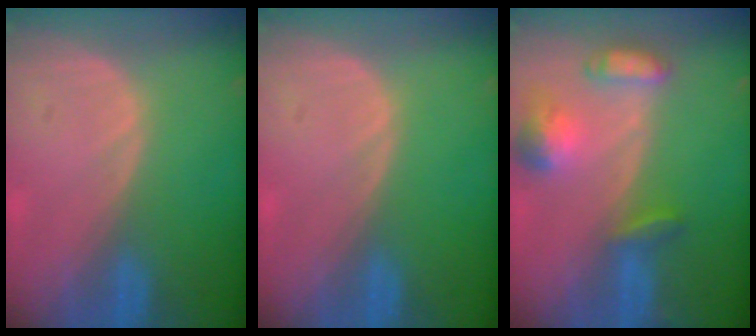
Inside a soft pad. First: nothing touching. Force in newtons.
{"total": 0.0}
{"total": 6.4, "press": 6.4, "slide": 0.5}